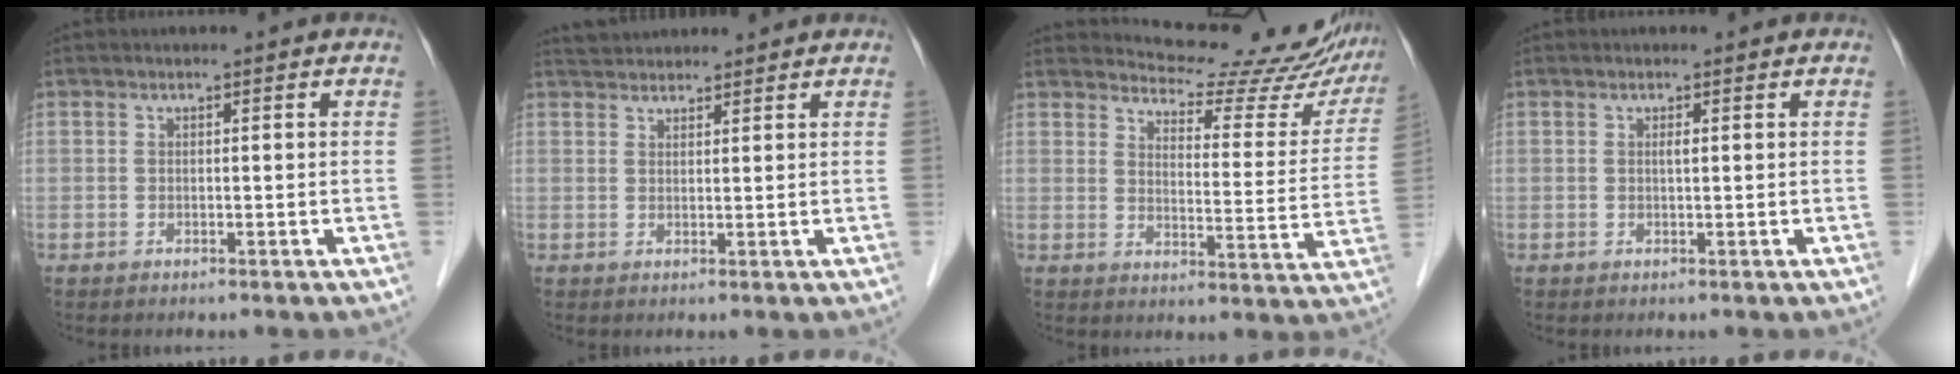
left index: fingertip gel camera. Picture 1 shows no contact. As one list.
[{"total": 4.1, "force": [3.9, 1.0, 0.6], "torque": [-0.012, 0.036, 0.068]}, {"total": 19.1, "force": [18.6, 3.5, 3.0], "torque": [-0.025, -0.082, 0.200]}, {"total": 0.6, "force": [0.2, 0.0, 0.5], "torque": [-0.013, 0.000, 0.004]}]